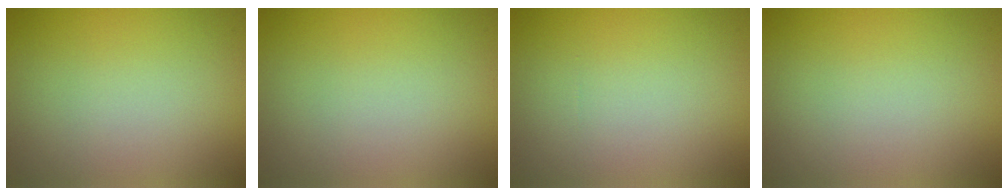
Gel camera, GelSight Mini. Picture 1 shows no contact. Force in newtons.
{"total": 0.0}
{"total": 0.0}
{"total": 0.0}